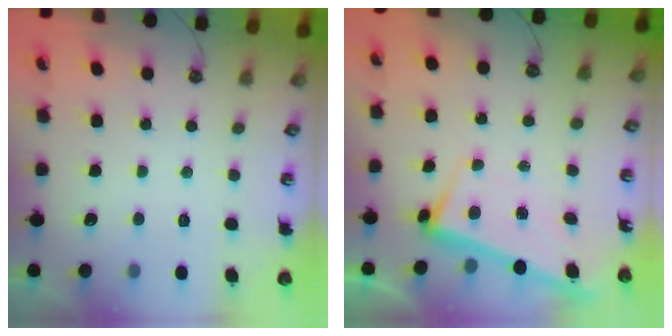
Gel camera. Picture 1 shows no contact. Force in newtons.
{"total": 2.5, "press": 2.4, "slide": 0.8}